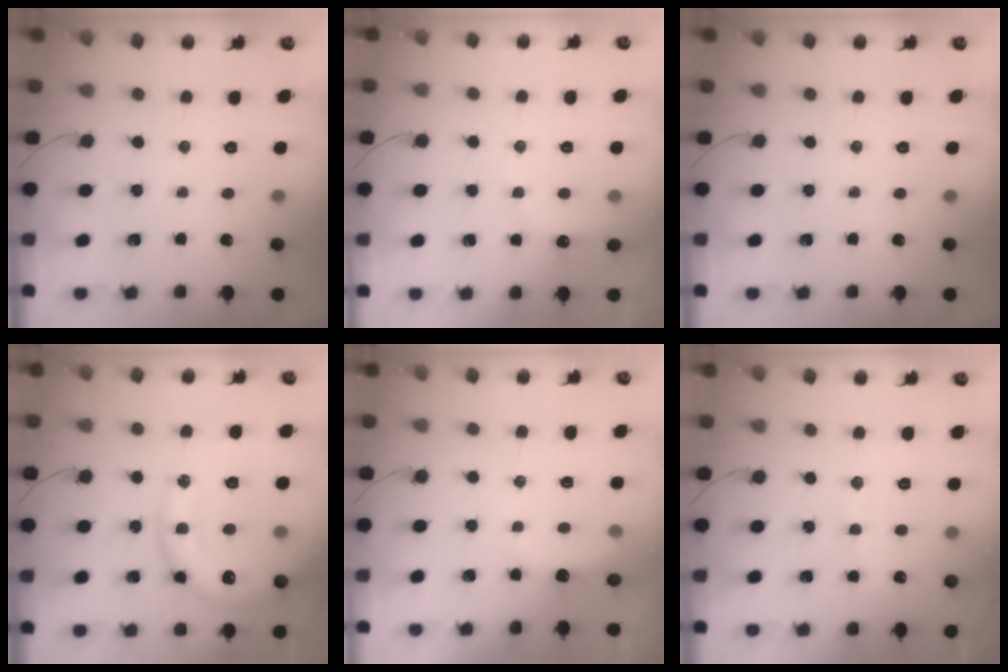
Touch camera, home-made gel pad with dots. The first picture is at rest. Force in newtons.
{"total": 7.6, "press": 7.5, "slide": 1.1}
{"total": 0.0}
{"total": 17.2, "press": 17.1, "slide": 2.0}
{"total": 5.7, "press": 5.6, "slide": 1.3}
{"total": 8.0, "press": 7.9, "slide": 1.0}